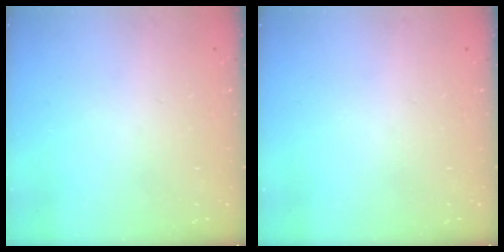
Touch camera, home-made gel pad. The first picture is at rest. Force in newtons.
{"total": 0.0}